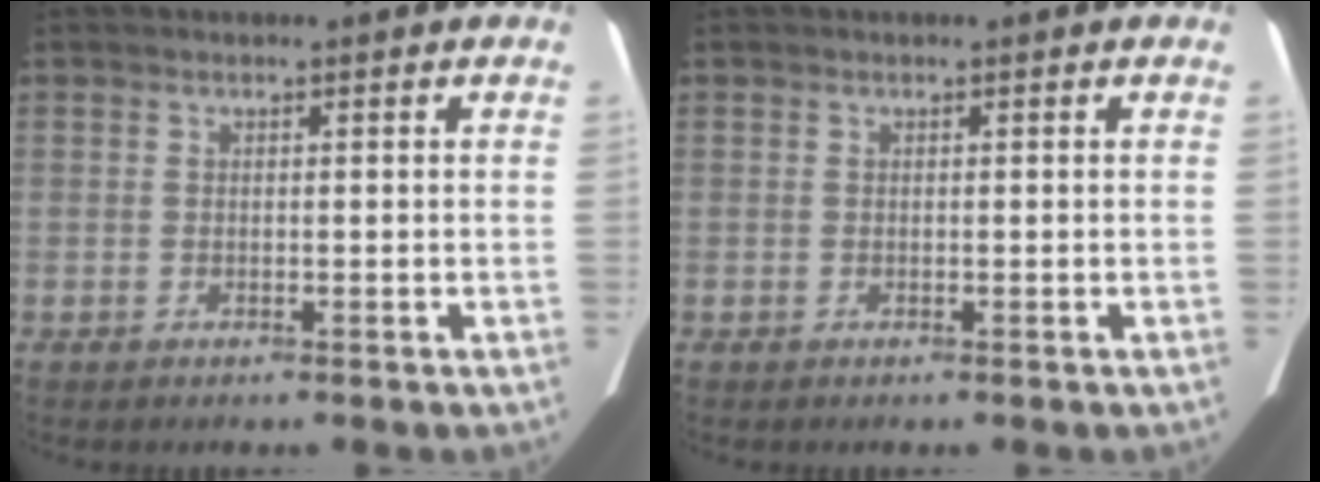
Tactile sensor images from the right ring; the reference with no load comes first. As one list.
[{"total": 0.0}]